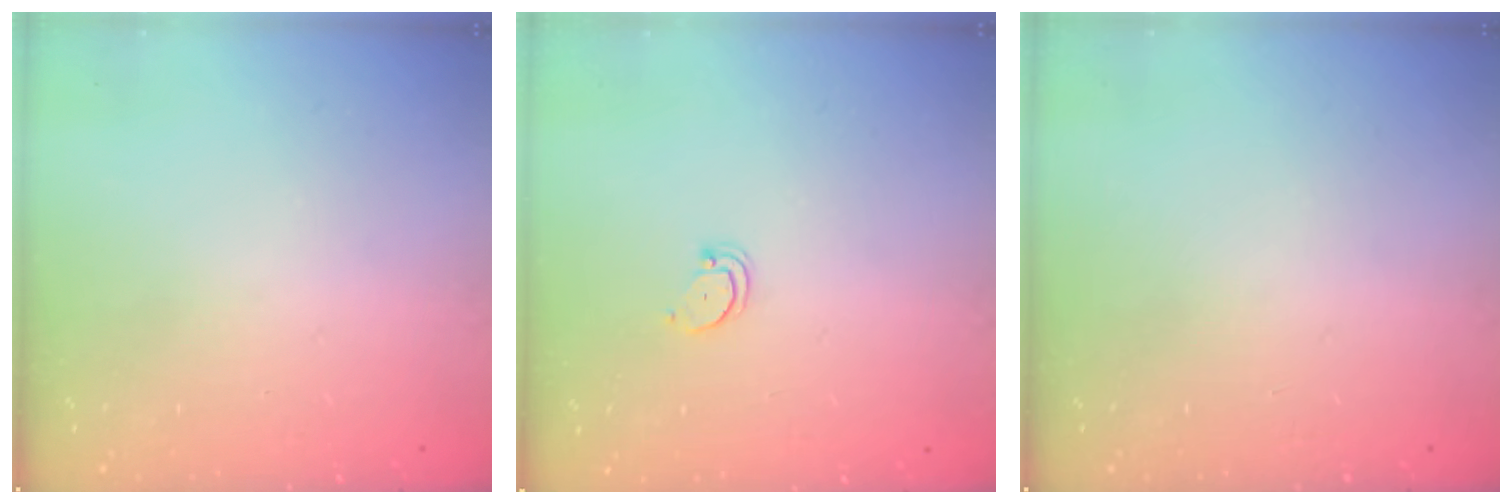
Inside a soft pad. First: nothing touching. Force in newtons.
{"total": 2.5, "press": 2.5, "slide": 0.2}
{"total": 0.0}